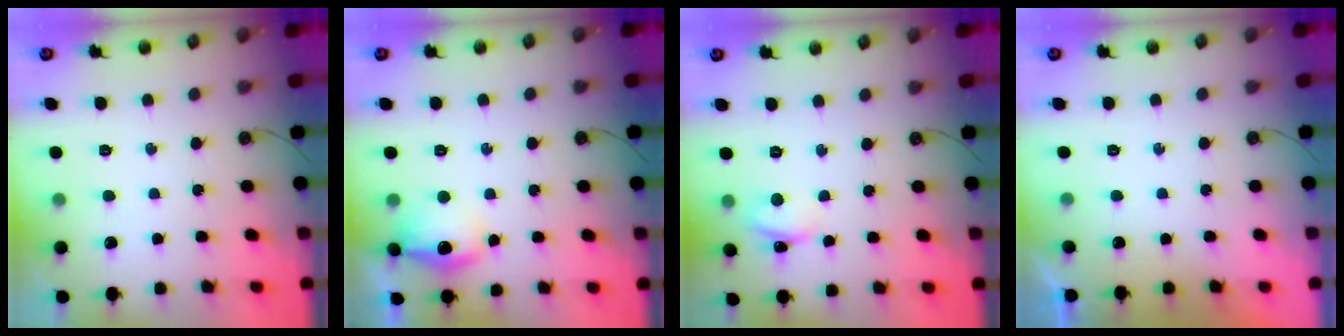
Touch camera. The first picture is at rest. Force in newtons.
{"total": 12.8, "press": 12.8, "slide": 0.9}
{"total": 4.0, "press": 3.9, "slide": 0.5}
{"total": 0.0}